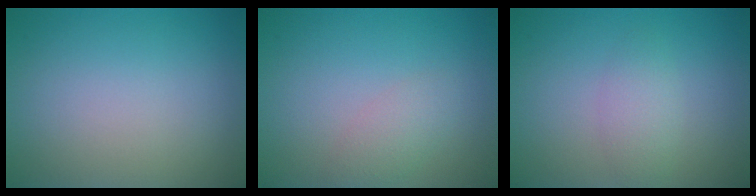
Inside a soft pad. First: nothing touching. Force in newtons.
{"total": 1.8, "press": 1.8, "slide": 0.1}
{"total": 1.9, "press": 1.9, "slide": 0.0}